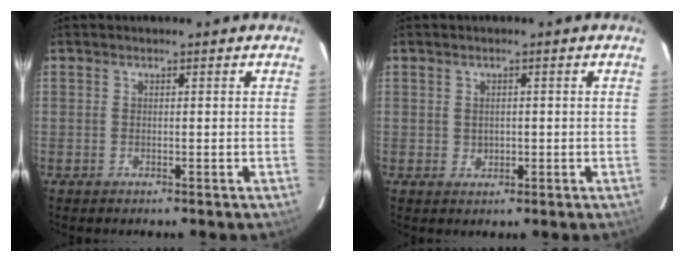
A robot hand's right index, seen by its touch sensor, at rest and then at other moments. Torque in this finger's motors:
{"motor_torque": [-0.32, -0.02, -0.04, -0.01]}